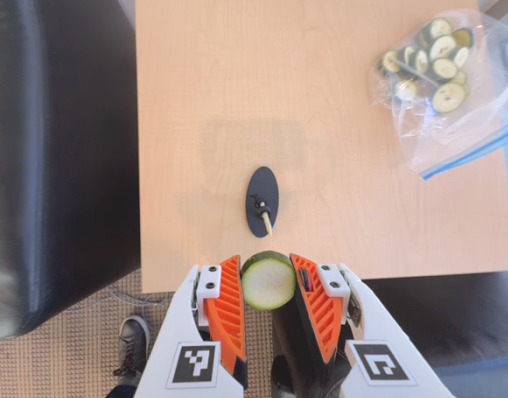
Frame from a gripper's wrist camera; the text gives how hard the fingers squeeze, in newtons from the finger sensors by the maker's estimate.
{"total": 10.3, "left": 10.4, "right": 10.2}